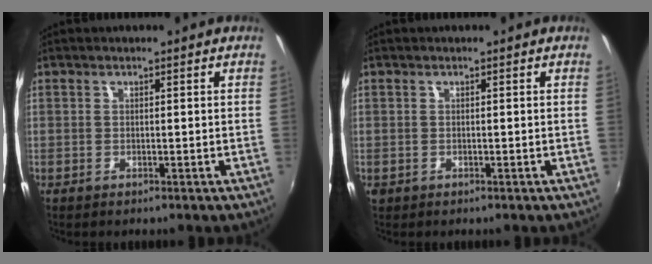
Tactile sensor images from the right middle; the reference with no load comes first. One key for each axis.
{"total": 0.6, "fx": -0.2, "fy": 0.5, "fz": 0.1, "tx": -0.002, "ty": -0.002, "tz": -0.003}